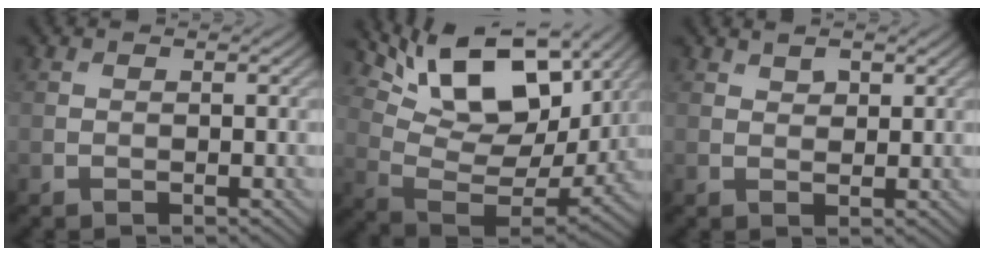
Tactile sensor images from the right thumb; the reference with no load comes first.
{"total": 15.4, "force": [8.4, 7.1, 10.8], "torque": [-0.210, 0.007, 0.144]}
{"total": 1.9, "force": [1.4, 0.9, 1.0], "torque": [-0.018, -0.003, 0.029]}